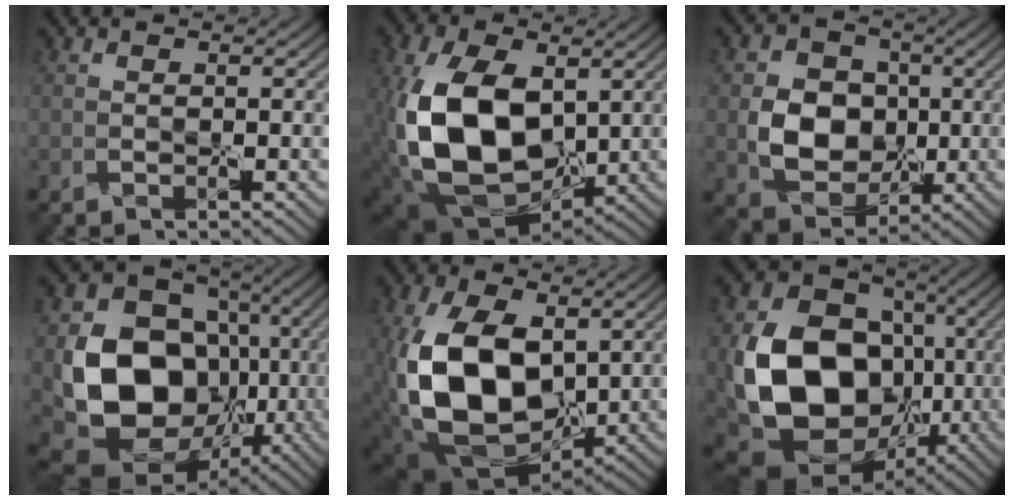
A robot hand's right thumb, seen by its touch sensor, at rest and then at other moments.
{"total": 13.4, "force": [0.4, 8.8, 10.1], "torque": [-0.234, -0.013, 0.014]}
{"total": 6.8, "force": [0.0, 5.9, 3.4], "torque": [-0.076, 0.002, -0.009]}
{"total": 13.6, "force": [-1.2, 11.4, 7.3], "torque": [-0.141, -0.036, -0.020]}
{"total": 13.5, "force": [0.3, 8.9, 10.2], "torque": [-0.231, -0.015, 0.013]}
{"total": 14.9, "force": [-1.3, 11.9, 8.9], "torque": [-0.189, -0.028, -0.024]}